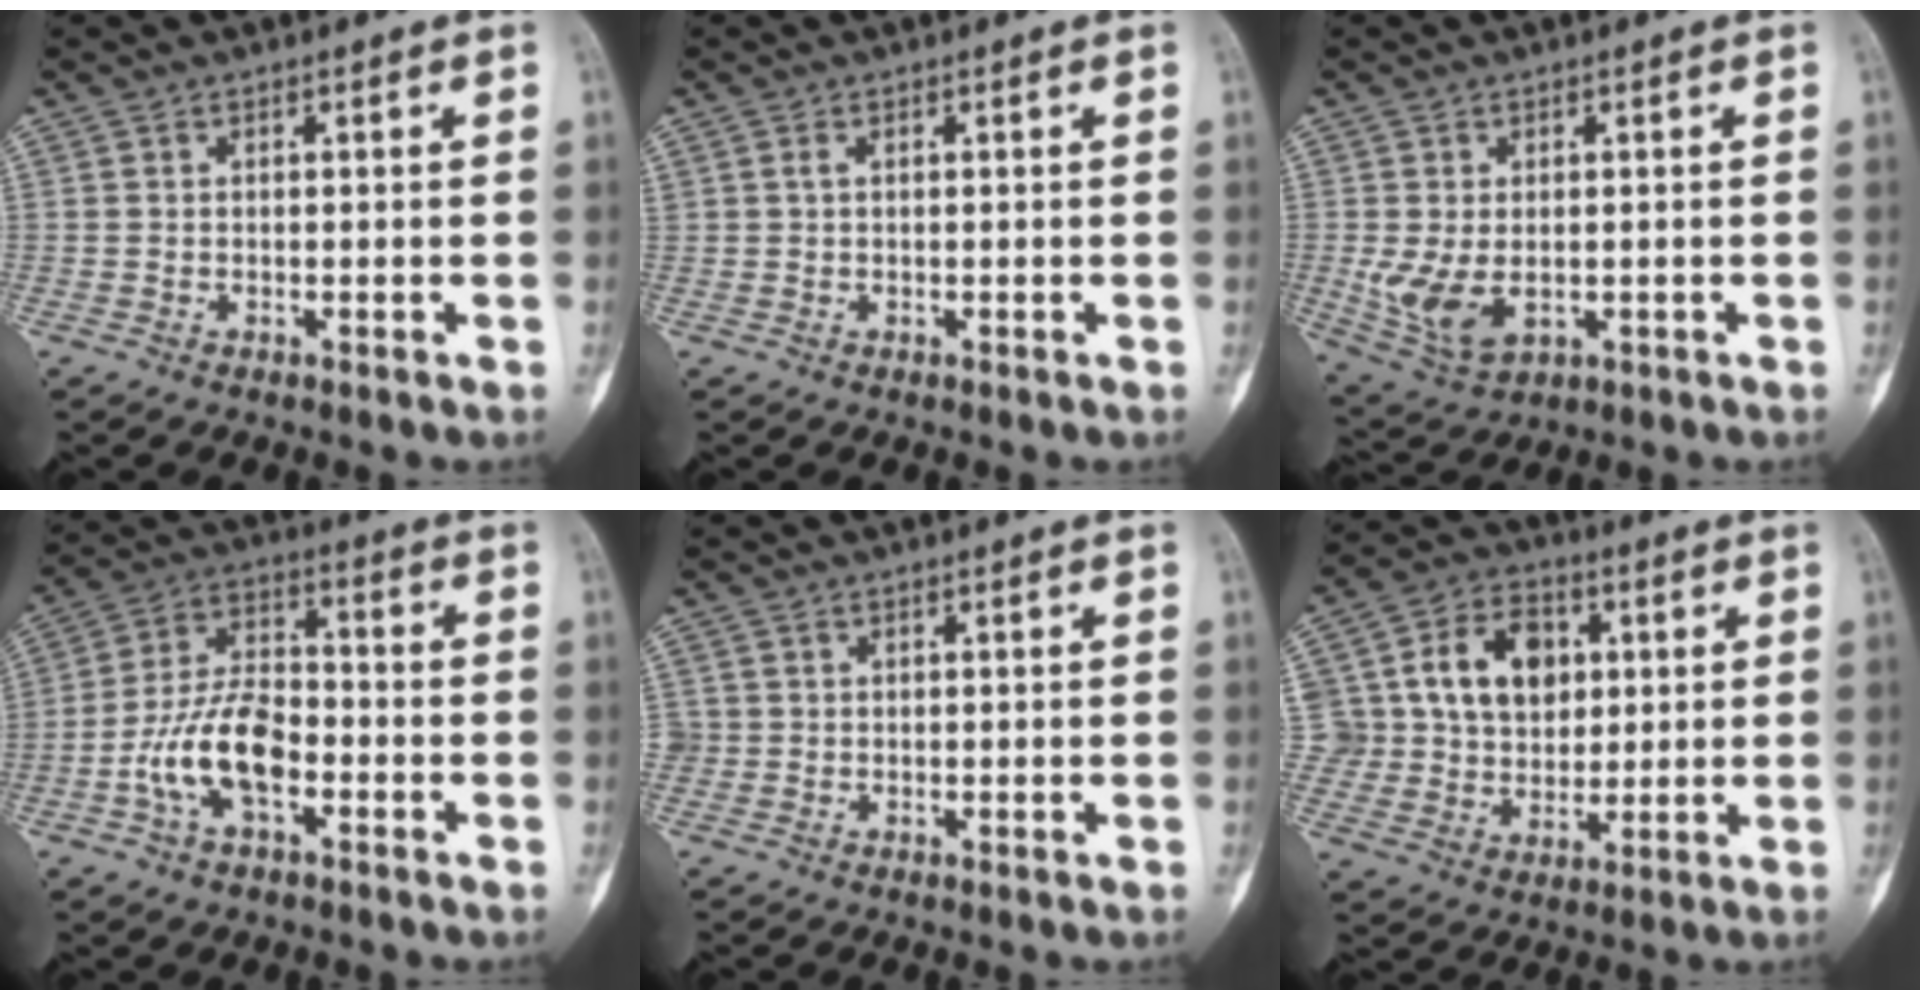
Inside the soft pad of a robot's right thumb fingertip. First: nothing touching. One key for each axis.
{"total": 0.7, "fx": 0.2, "fy": 0.3, "fz": 0.5, "tx": -0.013, "ty": 0.004, "tz": 0.006}
{"total": 7.8, "fx": -0.8, "fy": 5.0, "fz": 5.9, "tx": -0.116, "ty": -0.010, "tz": 0.000}
{"total": 12.0, "fx": -4.0, "fy": 6.4, "fz": 9.3, "tx": -0.170, "ty": 0.040, "tz": -0.079}
{"total": 1.1, "fx": -0.2, "fy": 1.1, "fz": 0.0, "tx": 0.007, "ty": 0.006, "tz": -0.005}
{"total": 15.3, "fx": 3.7, "fy": 12.4, "fz": 8.2, "tx": -0.100, "ty": 0.010, "tz": 0.071}